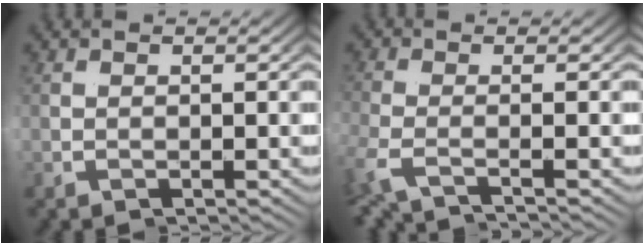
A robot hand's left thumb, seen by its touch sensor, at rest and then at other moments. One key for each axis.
{"total": 2.1, "fx": -1.1, "fy": -1.7, "fz": 0.4, "tx": -0.018, "ty": -0.002, "tz": -0.021}